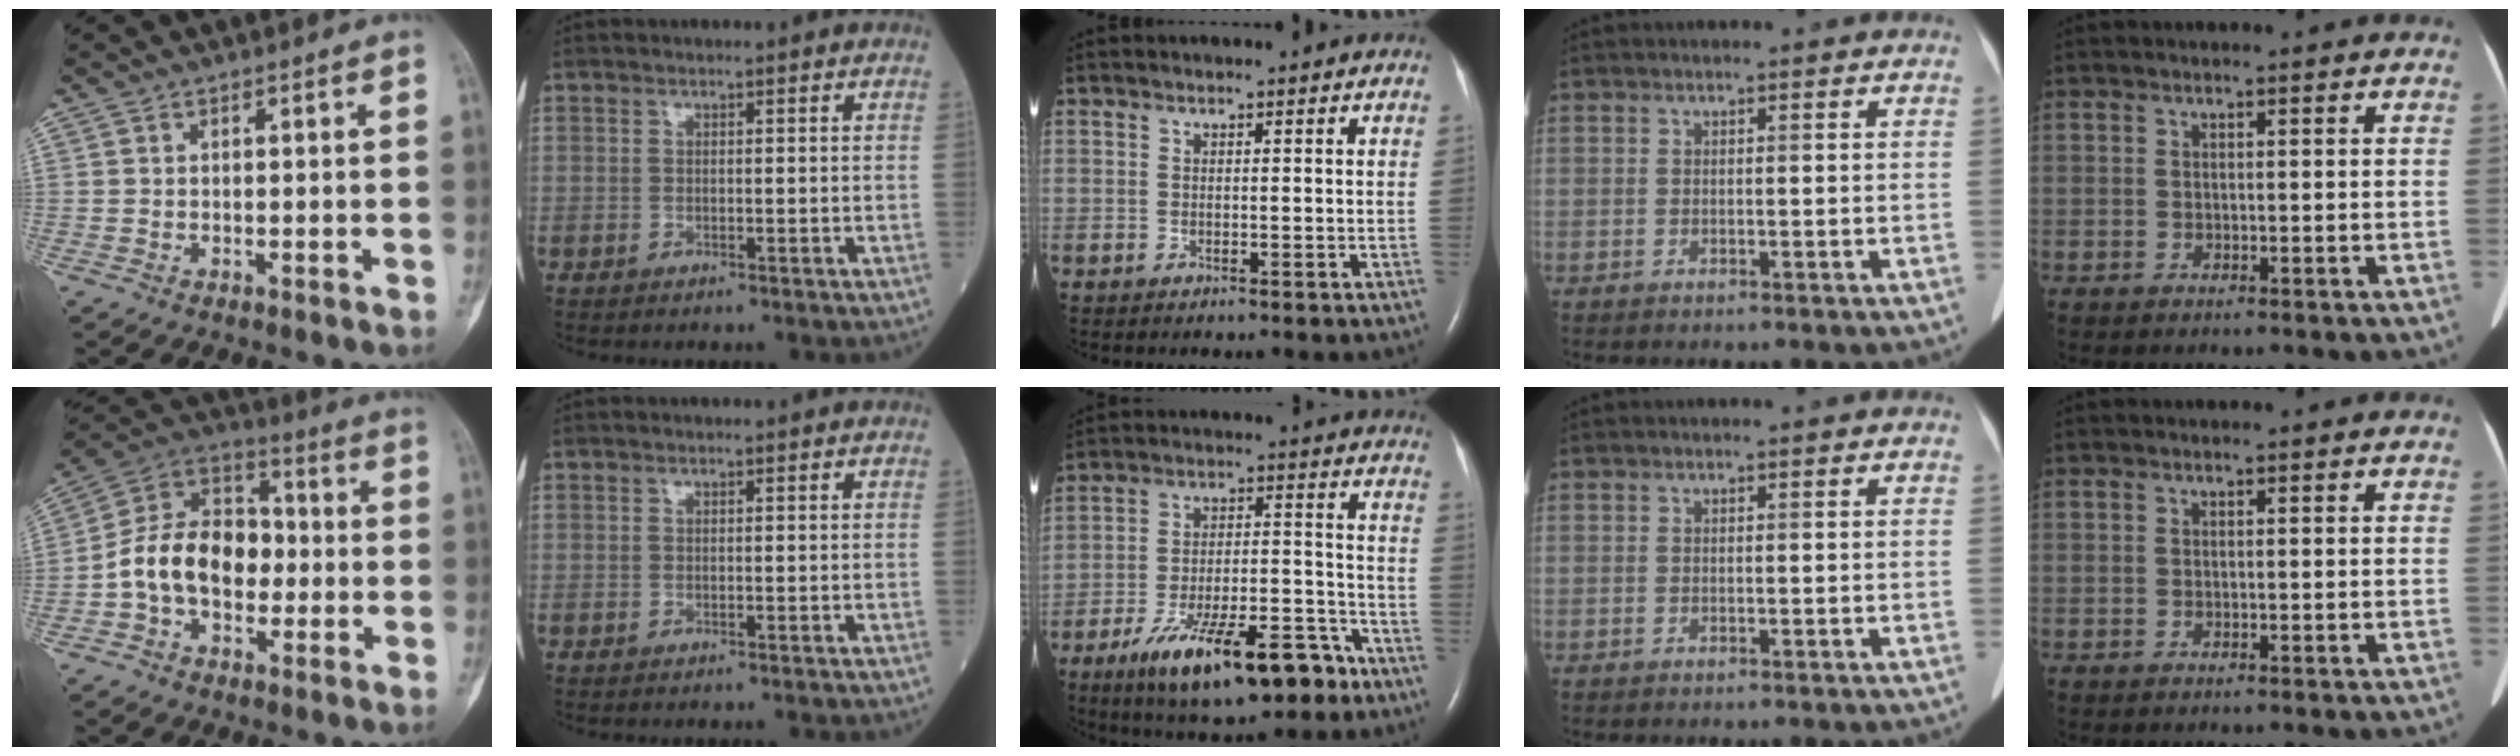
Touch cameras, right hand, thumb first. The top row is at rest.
{"thumb": {"total": 14.8, "force": [-2.2, 10.5, 10.2], "torque": [-0.156, 0.046, -0.048]}, "middle": {"total": 17.4, "force": [-11.3, 5.2, 12.2], "torque": [-0.179, 0.007, -0.178]}}